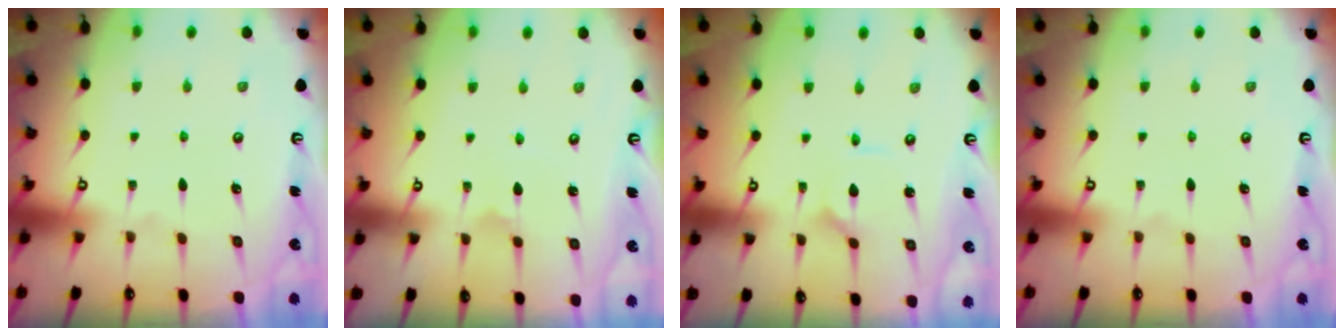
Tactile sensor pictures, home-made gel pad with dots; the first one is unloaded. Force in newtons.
{"total": 2.0, "press": 2.0, "slide": 0.2}
{"total": 0.9, "press": 0.9, "slide": 0.0}
{"total": 0.0}